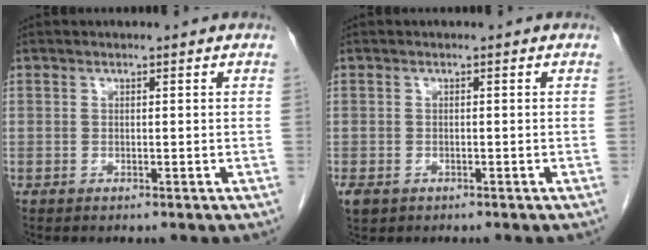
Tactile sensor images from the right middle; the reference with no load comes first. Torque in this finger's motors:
{"motor_torque": [0.03, 0.01, 0.00, 0.01]}